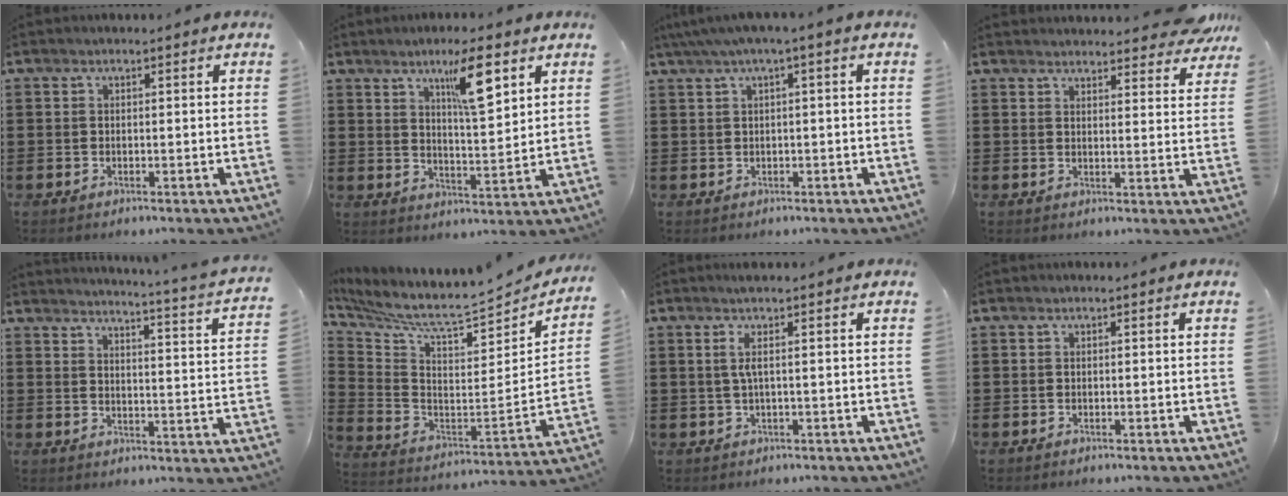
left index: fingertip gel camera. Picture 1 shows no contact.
{"total": 9.0, "force": [5.1, 1.9, 7.2], "torque": [-0.112, -0.011, 0.076]}
{"total": 2.2, "force": [-0.1, 0.0, 2.2], "torque": [-0.038, -0.004, -0.003]}
{"total": 4.2, "force": [4.1, 0.5, 1.1], "torque": [-0.019, -0.015, 0.072]}
{"total": 3.2, "force": [2.7, -1.0, 1.3], "torque": [-0.035, -0.041, 0.033]}
{"total": 6.2, "force": [5.5, 0.1, 2.9], "torque": [-0.088, -0.065, 0.085]}
{"total": 2.5, "force": [0.3, -0.3, 2.5], "torque": [-0.054, -0.009, 0.002]}
{"total": 0.0}